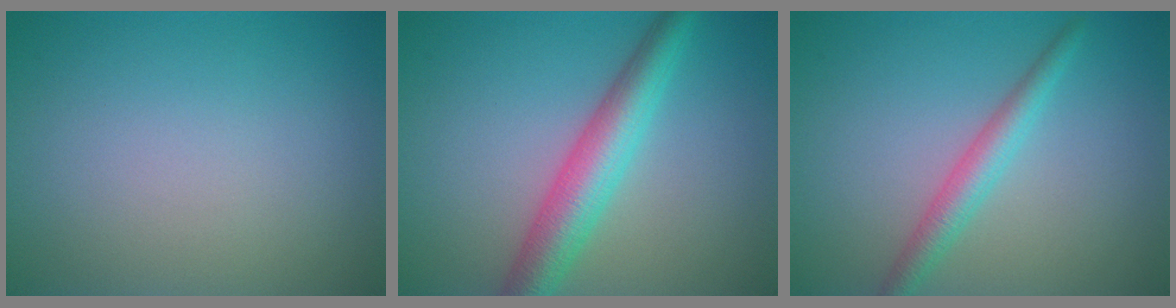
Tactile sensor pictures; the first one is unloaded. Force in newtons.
{"total": 5.3, "press": 5.3, "slide": 0.0}
{"total": 2.7, "press": 2.7, "slide": 0.1}